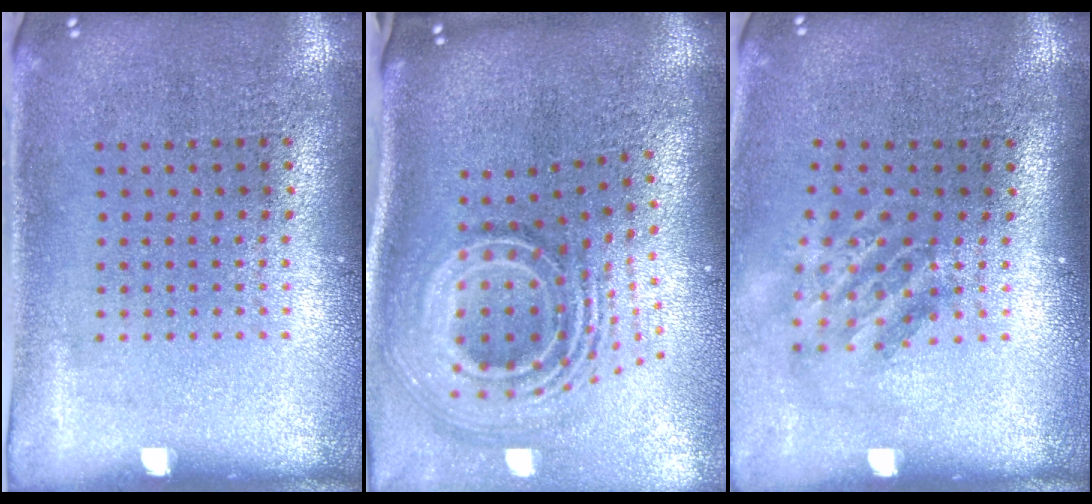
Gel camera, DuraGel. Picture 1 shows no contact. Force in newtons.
{"total": 3.0, "press": 1.9, "slide": 2.3}
{"total": 1.7, "press": 1.2, "slide": 1.2}